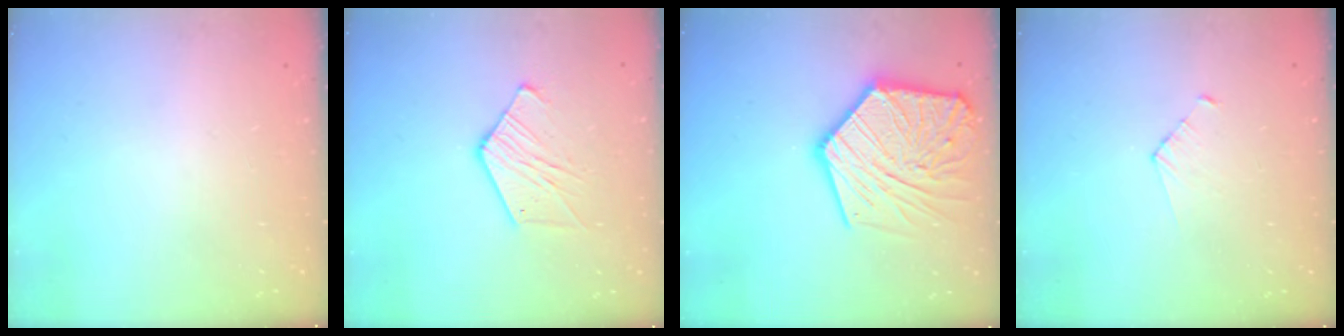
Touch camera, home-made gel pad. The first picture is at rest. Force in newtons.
{"total": 9.8, "press": 9.7, "slide": 0.8}
{"total": 22.6, "press": 22.5, "slide": 2.1}
{"total": 2.8, "press": 2.8, "slide": 0.2}